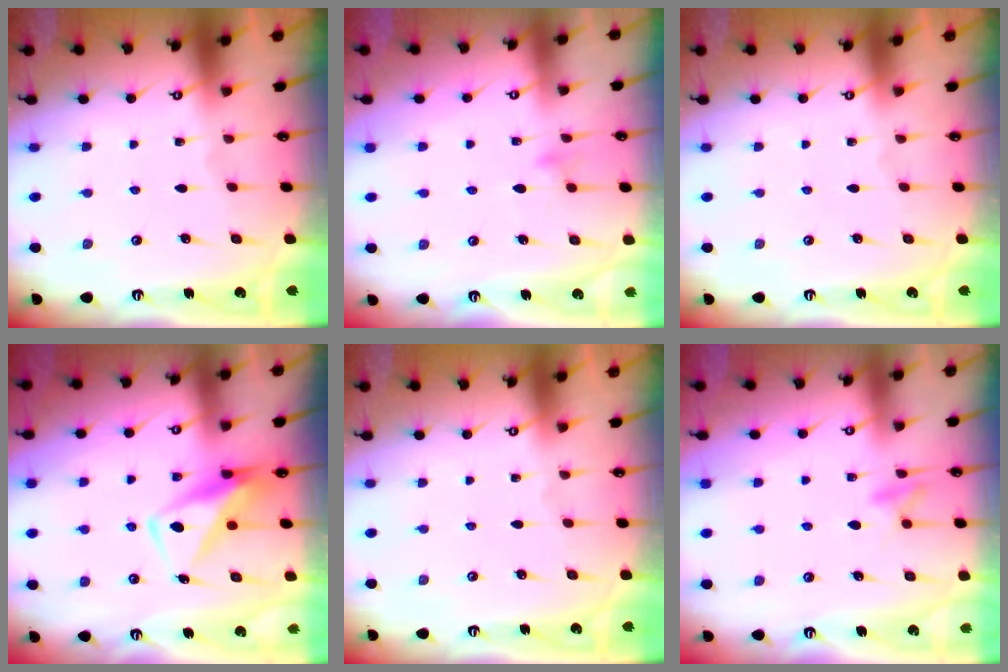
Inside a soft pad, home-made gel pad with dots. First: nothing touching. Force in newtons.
{"total": 7.4, "press": 7.4, "slide": 0.4}
{"total": 0.0}
{"total": 9.4, "press": 9.4, "slide": 0.9}
{"total": 0.0}
{"total": 8.2, "press": 8.2, "slide": 0.8}